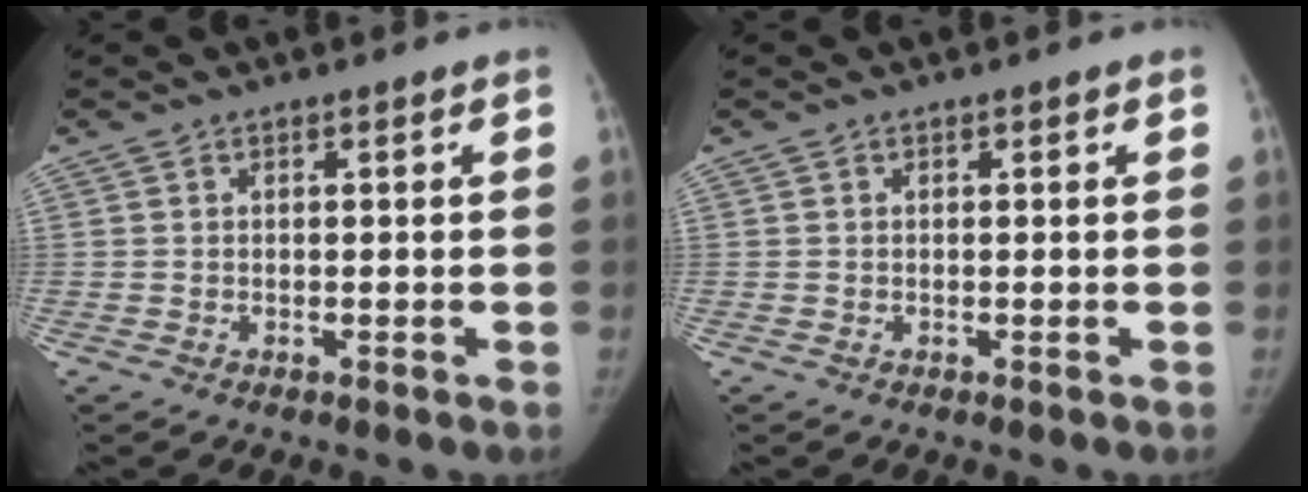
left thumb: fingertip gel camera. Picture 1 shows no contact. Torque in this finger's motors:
{"motor_torque": [-0.19, -0.12, -0.26, 0.10, -0.04]}